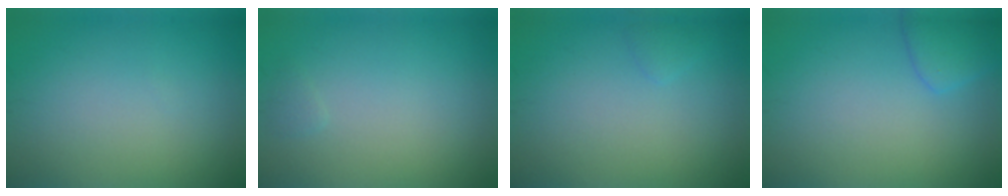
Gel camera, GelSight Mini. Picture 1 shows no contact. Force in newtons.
{"total": 0.5, "press": 0.5, "slide": 0.1}
{"total": 0.7, "press": 0.7, "slide": 0.0}
{"total": 2.4, "press": 2.4, "slide": 0.2}